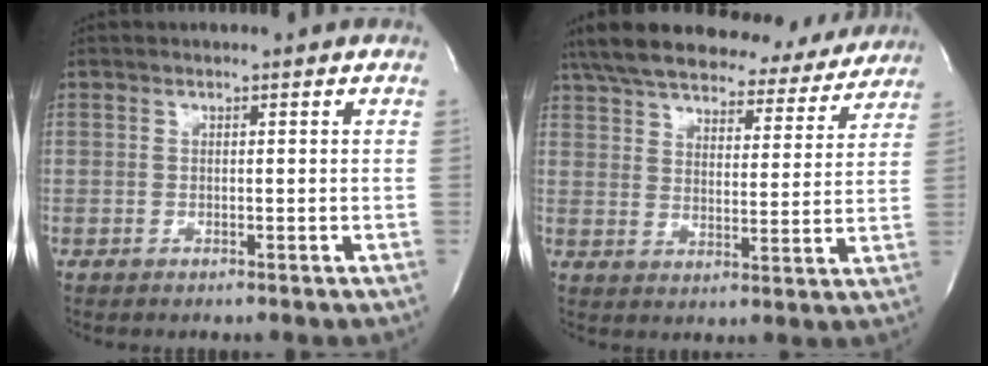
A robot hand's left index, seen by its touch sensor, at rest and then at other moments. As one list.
[{"total": 24.9, "force": [21.9, 6.9, 9.8], "torque": [-0.164, 0.018, 0.294]}]